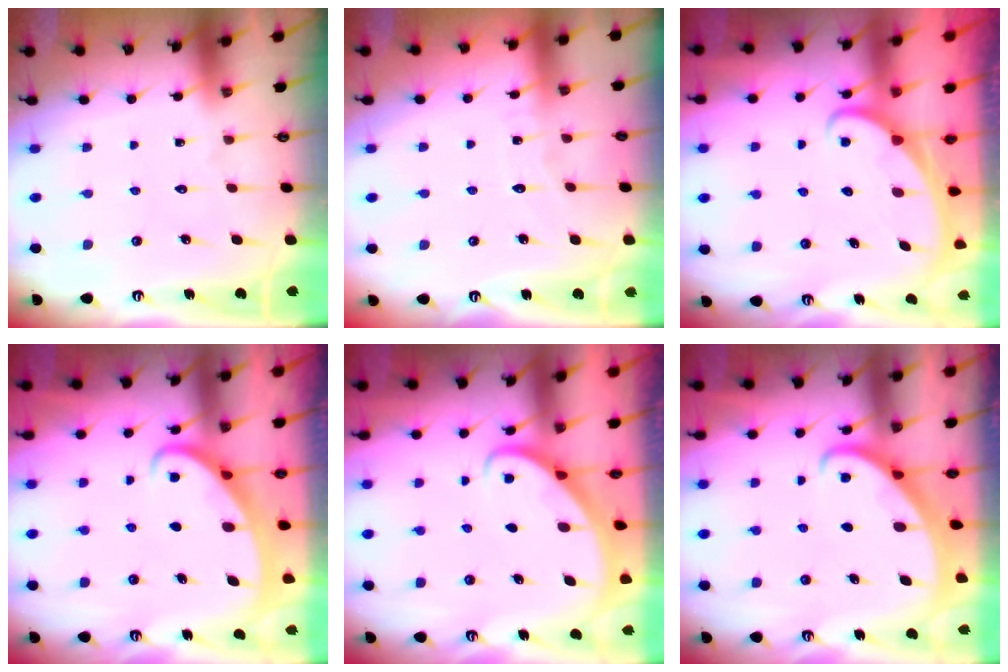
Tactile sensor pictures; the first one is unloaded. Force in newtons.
{"total": 4.1, "press": 4.1, "slide": 0.4}
{"total": 2.1, "press": 2.1, "slide": 0.1}
{"total": 2.7, "press": 2.7, "slide": 0.4}
{"total": 2.8, "press": 2.8, "slide": 0.2}
{"total": 2.1, "press": 2.0, "slide": 0.3}